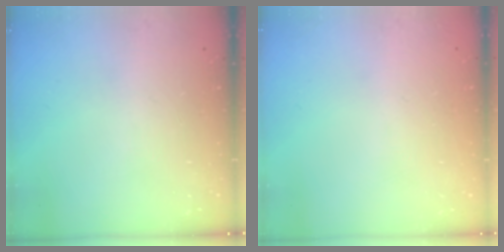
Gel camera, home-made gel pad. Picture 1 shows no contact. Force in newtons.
{"total": 0.0}